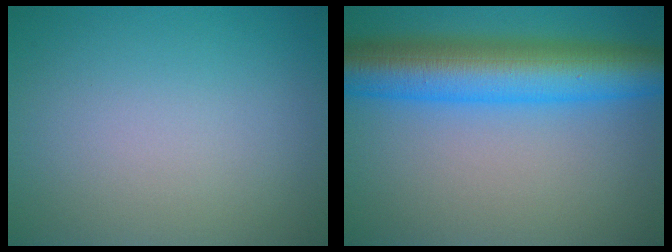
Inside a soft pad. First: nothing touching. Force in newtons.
{"total": 10.3, "press": 10.3, "slide": 0.1}